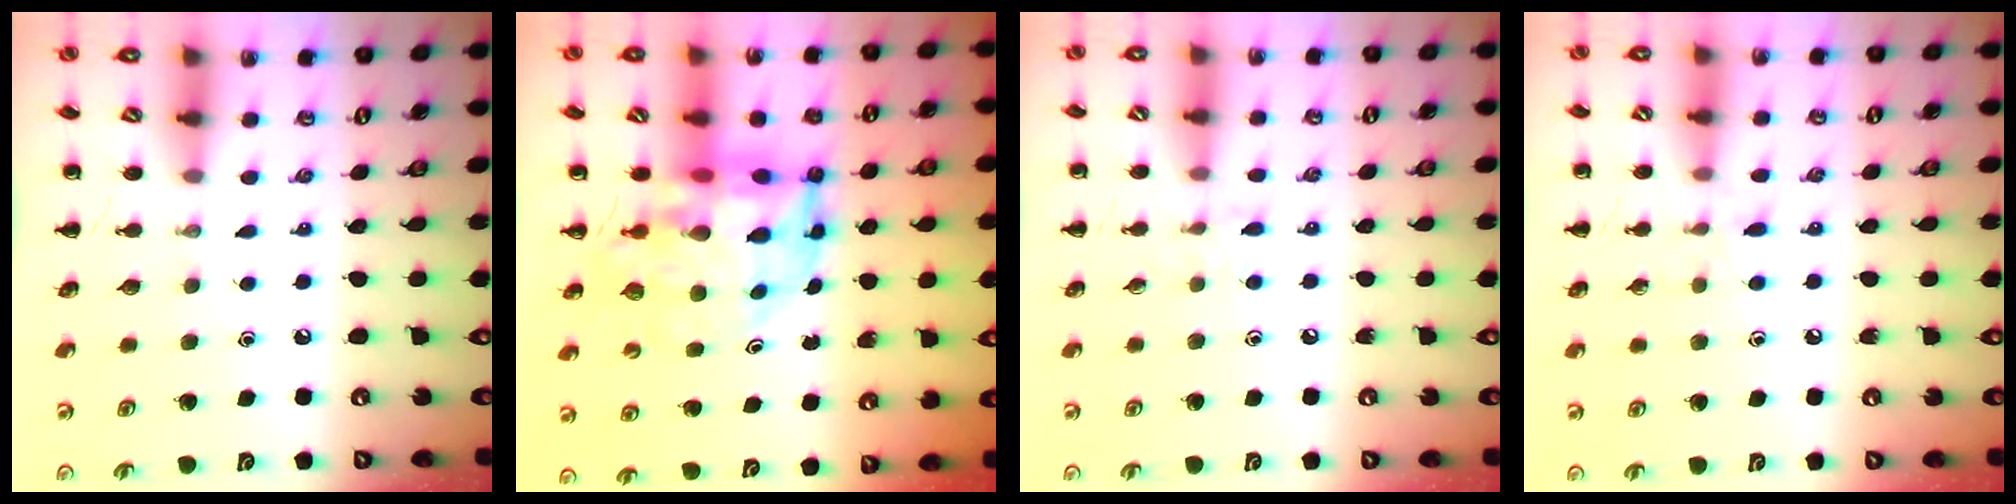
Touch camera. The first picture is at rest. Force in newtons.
{"total": 13.1, "press": 12.5, "slide": 4.1}
{"total": 4.8, "press": 4.5, "slide": 1.9}
{"total": 6.2, "press": 5.9, "slide": 2.1}